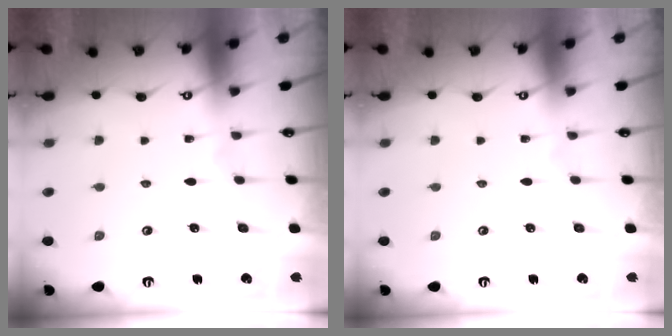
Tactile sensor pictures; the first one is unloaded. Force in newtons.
{"total": 0.0}